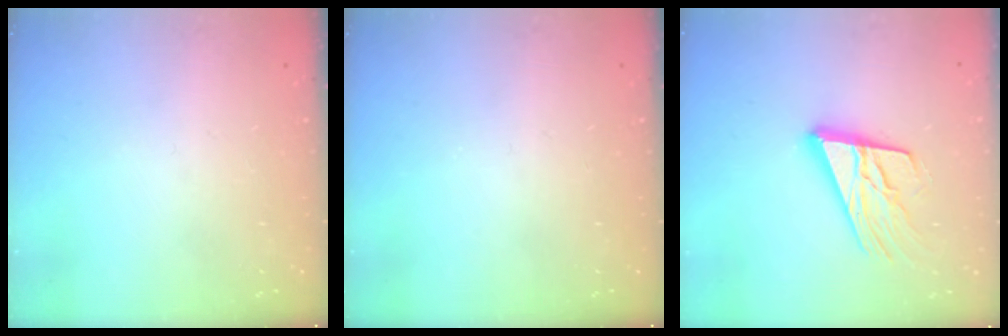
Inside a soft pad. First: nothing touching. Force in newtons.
{"total": 0.0}
{"total": 18.2, "press": 17.7, "slide": 4.2}